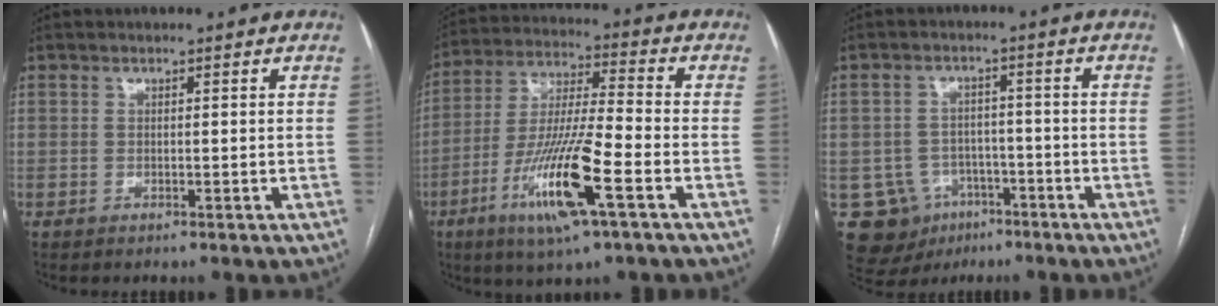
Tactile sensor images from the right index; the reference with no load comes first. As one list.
[{"total": 15.3, "force": [-6.4, 1.1, 13.8], "torque": [-0.276, -0.017, -0.117]}, {"total": 10.9, "force": [-4.8, 9.4, 2.7], "torque": [-0.061, 0.018, -0.060]}]